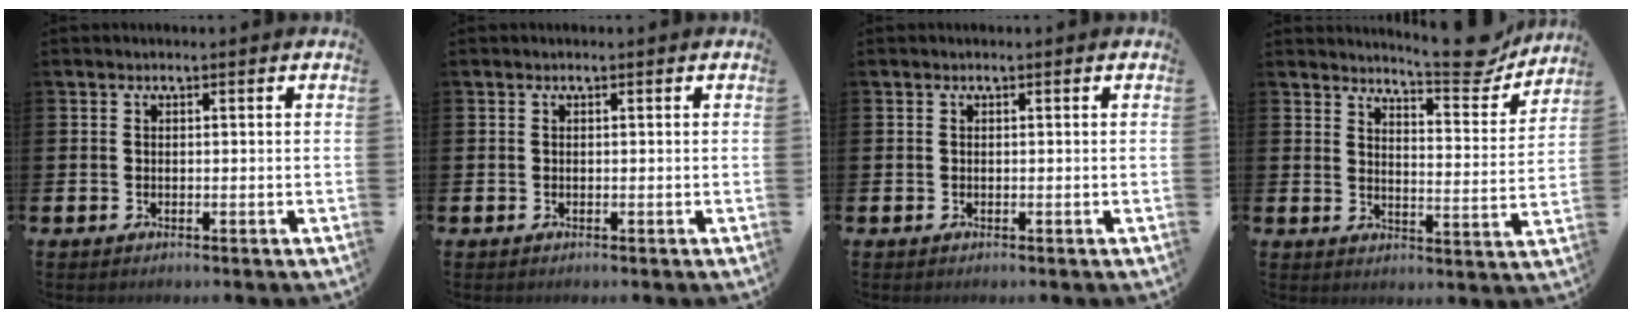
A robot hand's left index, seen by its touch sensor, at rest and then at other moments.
{"total": 0.0}
{"total": 0.0}
{"total": 8.1, "force": [7.7, 0.9, 2.5], "torque": [-0.042, -0.052, 0.132]}